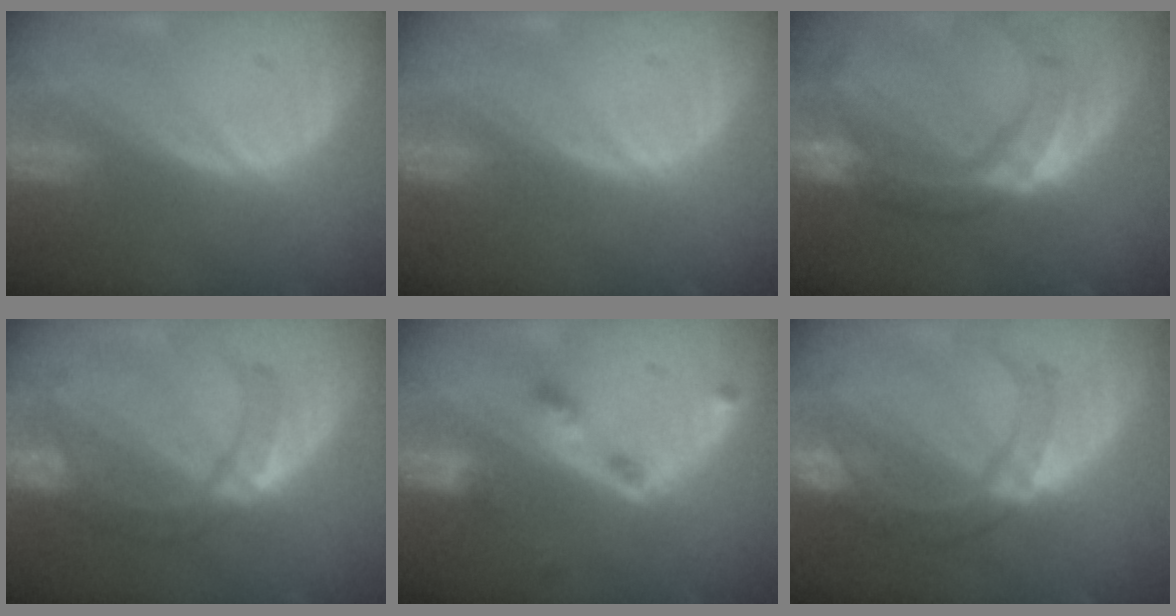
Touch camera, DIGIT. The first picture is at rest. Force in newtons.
{"total": 0.0}
{"total": 11.5, "press": 9.8, "slide": 6.1}
{"total": 7.0, "press": 6.9, "slide": 1.2}
{"total": 4.2, "press": 3.9, "slide": 1.6}
{"total": 8.5, "press": 8.1, "slide": 2.7}